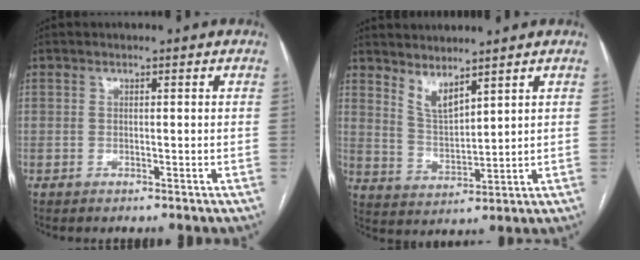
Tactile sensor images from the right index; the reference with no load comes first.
{"total": 4.9, "force": [4.1, 0.9, 2.5], "torque": [-0.054, -0.014, 0.093]}